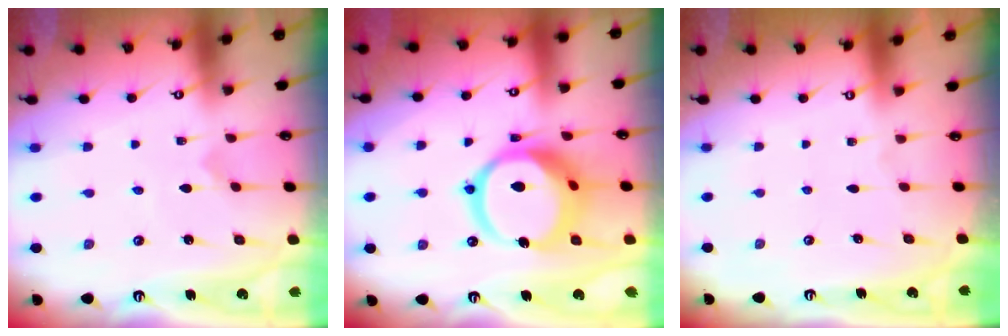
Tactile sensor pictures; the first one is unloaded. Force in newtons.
{"total": 17.0, "press": 16.9, "slide": 2.1}
{"total": 0.0}